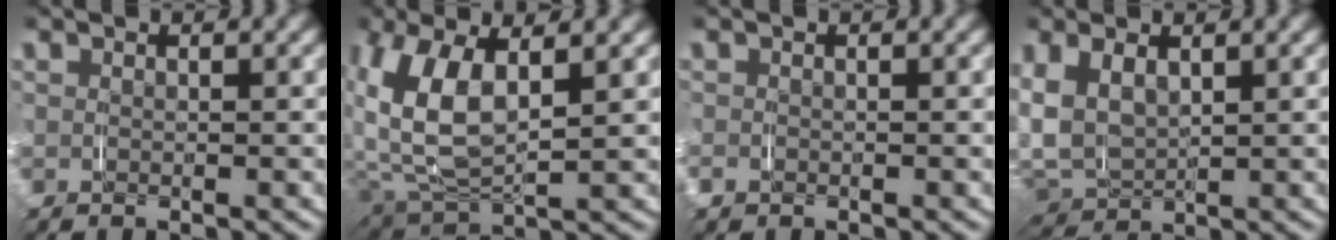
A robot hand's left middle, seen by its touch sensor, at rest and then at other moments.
{"total": 8.3, "force": [1.6, 5.1, 6.4], "torque": [-0.177, -0.010, 0.041]}
{"total": 1.7, "force": [-0.9, 1.4, 0.5], "torque": [-0.018, -0.007, -0.016]}
{"total": 9.6, "force": [0.2, 8.3, 4.7], "torque": [-0.159, -0.029, 0.010]}